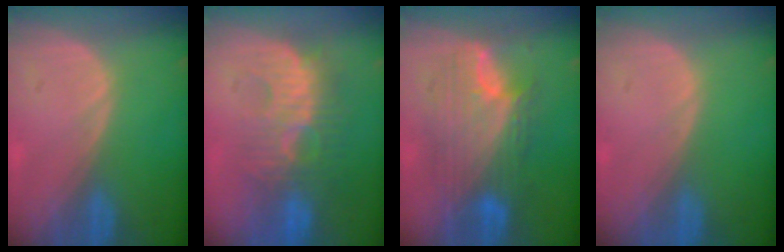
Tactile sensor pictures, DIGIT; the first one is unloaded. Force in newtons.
{"total": 8.9, "press": 8.8, "slide": 1.6}
{"total": 10.0, "press": 10.0, "slide": 0.6}
{"total": 0.0}